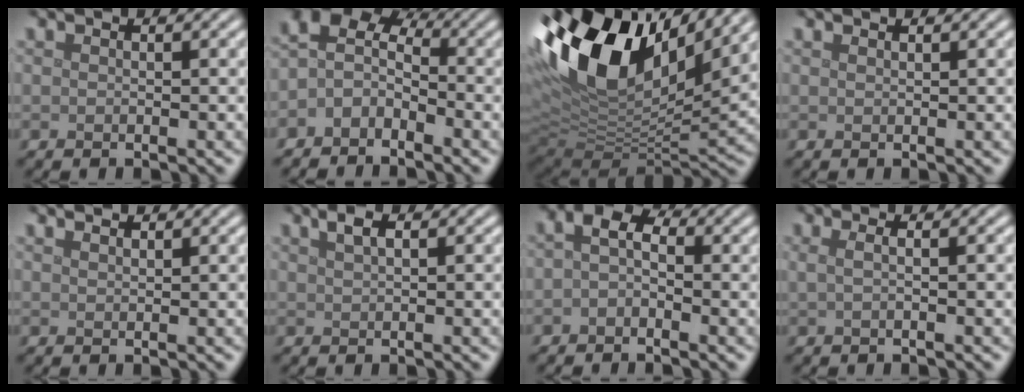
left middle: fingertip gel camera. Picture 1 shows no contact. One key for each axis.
{"total": 3.9, "fx": -1.2, "fy": 2.6, "fz": 2.7, "tx": -0.047, "ty": 0.008, "tz": -0.039}
{"total": 15.7, "fx": 6.9, "fy": 7.7, "fz": 11.9, "tx": -0.251, "ty": 0.033, "tz": 0.117}
{"total": 0.6, "fx": 0.6, "fy": 0.1, "fz": 0.2, "tx": -0.003, "ty": 0.000, "tz": 0.007}
{"total": 1.5, "fx": 1.4, "fy": 0.4, "fz": 0.6, "tx": -0.001, "ty": -0.002, "tz": 0.011}
{"total": 1.7, "fx": 1.1, "fy": 0.5, "fz": 1.2, "tx": -0.023, "ty": 0.006, "tz": 0.020}
{"total": 2.5, "fx": -0.1, "fy": 1.6, "fz": 1.9, "tx": -0.037, "ty": 0.008, "tz": -0.014}
{"total": 2.2, "fx": 0.7, "fy": 1.1, "fz": 1.8, "tx": -0.016, "ty": 0.007, "tz": -0.015}